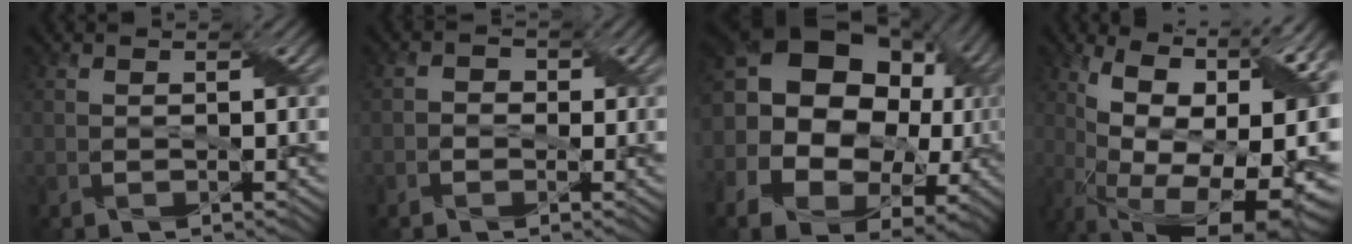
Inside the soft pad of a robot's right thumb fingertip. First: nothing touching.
{"total": 1.5, "force": [-0.5, 1.4, 0.4], "torque": [0.001, 0.007, -0.017]}
{"total": 20.8, "force": [1.3, 16.3, 12.9], "torque": [-0.278, 0.000, 0.030]}
{"total": 19.7, "force": [-1.0, 10.1, 16.9], "torque": [-0.238, 0.002, 0.000]}